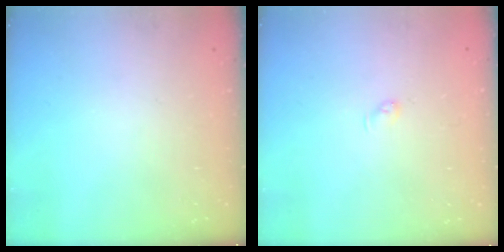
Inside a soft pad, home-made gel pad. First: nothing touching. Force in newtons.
{"total": 3.3, "press": 3.3, "slide": 0.5}